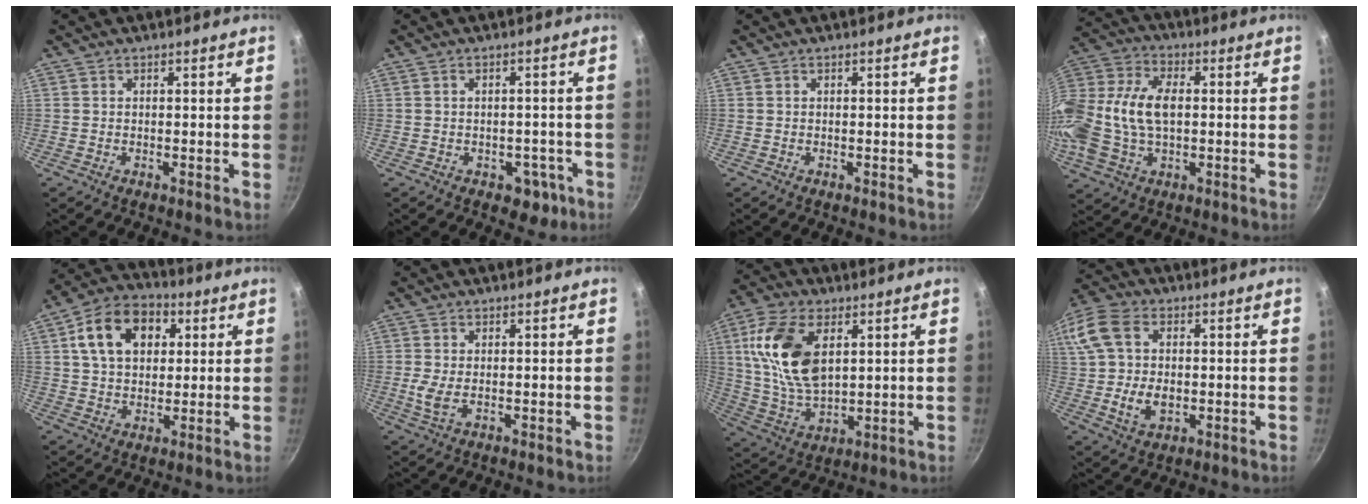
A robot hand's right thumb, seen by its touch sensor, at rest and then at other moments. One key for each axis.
{"total": 5.0, "fx": -2.0, "fy": 3.5, "fz": 2.8, "tx": -0.009, "ty": 0.024, "tz": -0.007}
{"total": 0.0}
{"total": 18.8, "fx": 0.0, "fy": 12.0, "fz": 14.5, "tx": -0.305, "ty": 0.032, "tz": -0.008}
{"total": 14.4, "fx": 4.4, "fy": 10.2, "fz": 9.2, "tx": -0.131, "ty": 0.013, "tz": 0.061}
{"total": 3.2, "fx": 0.2, "fy": 1.6, "fz": 2.8, "tx": -0.058, "ty": -0.004, "tz": 0.007}
{"total": 16.8, "fx": 4.7, "fy": 9.6, "fz": 13.0, "tx": -0.236, "ty": -0.011, "tz": 0.098}
{"total": 16.5, "fx": 1.3, "fy": 11.8, "fz": 11.4, "tx": -0.248, "ty": 0.018, "tz": 0.018}